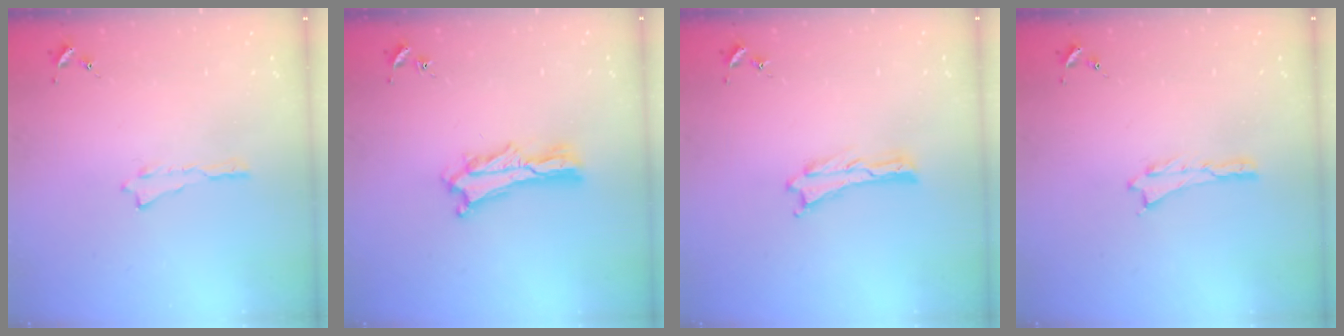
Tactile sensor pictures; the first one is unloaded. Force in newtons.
{"total": 3.4, "press": 3.4, "slide": 0.3}
{"total": 0.0}
{"total": 0.0}